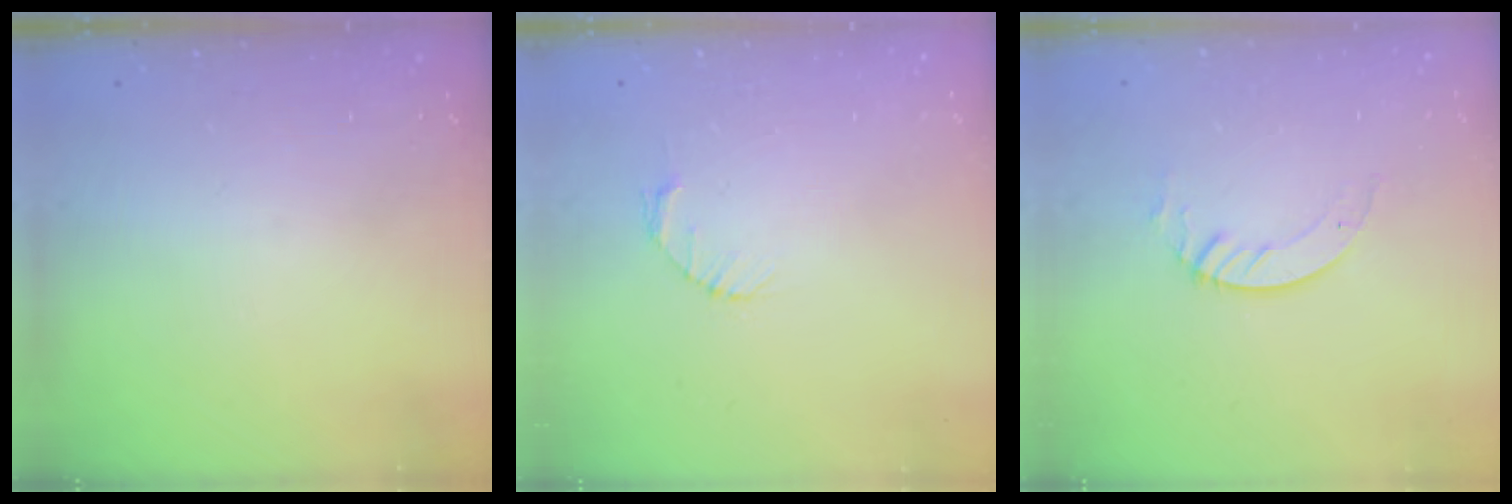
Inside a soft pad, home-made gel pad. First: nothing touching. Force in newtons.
{"total": 2.7, "press": 2.7, "slide": 0.4}
{"total": 3.1, "press": 3.1, "slide": 0.2}